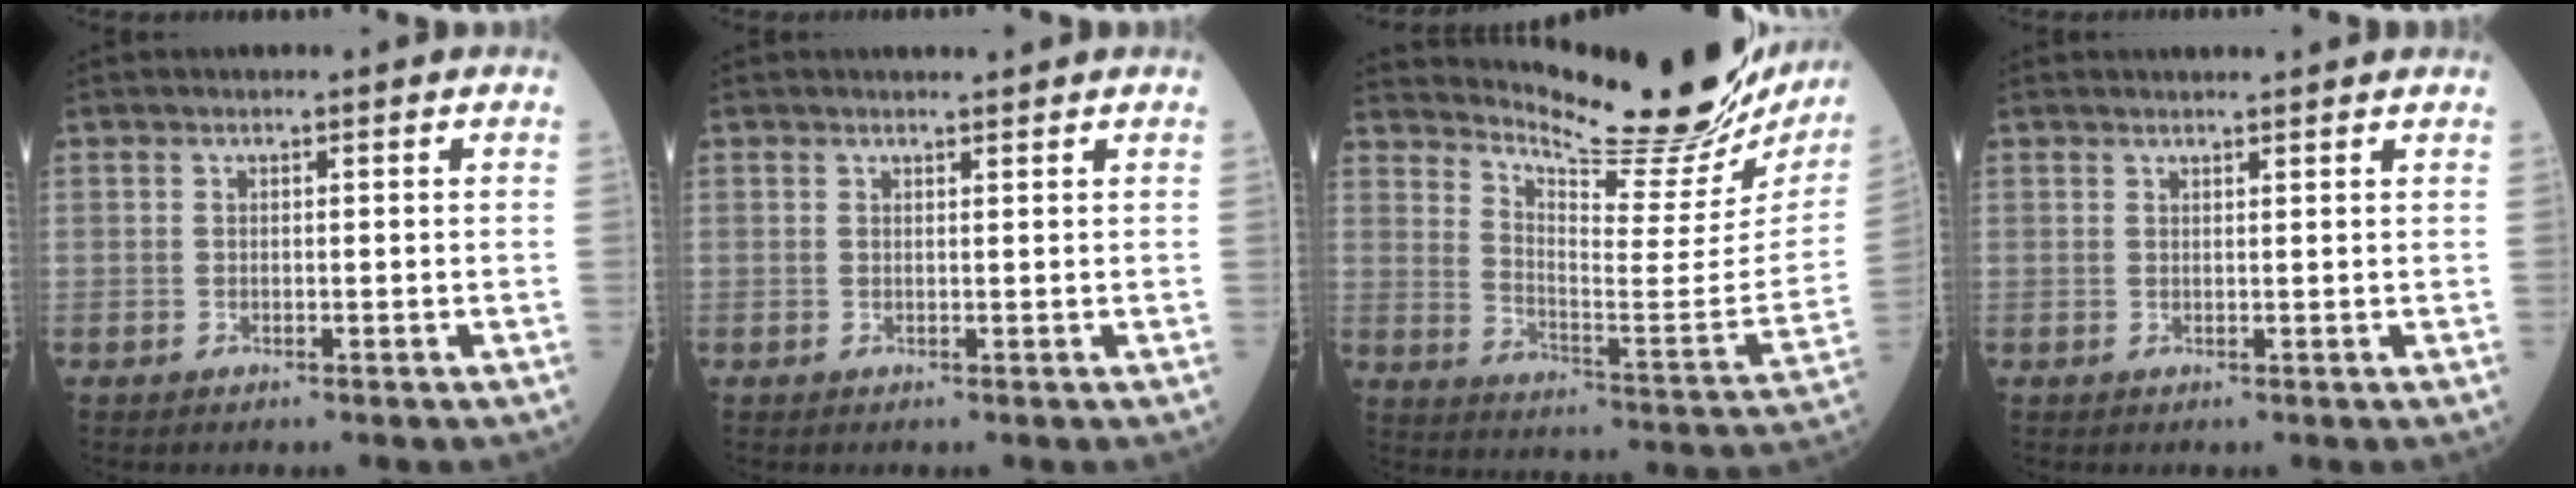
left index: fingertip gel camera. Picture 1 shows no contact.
{"total": 1.3, "force": [1.3, -0.2, 0.1], "torque": [-0.007, 0.000, 0.021]}
{"total": 25.0, "force": [22.4, 2.6, 10.7], "torque": [-0.176, -0.092, 0.299]}
{"total": 3.6, "force": [3.5, 0.2, 0.9], "torque": [-0.015, 0.016, 0.042]}